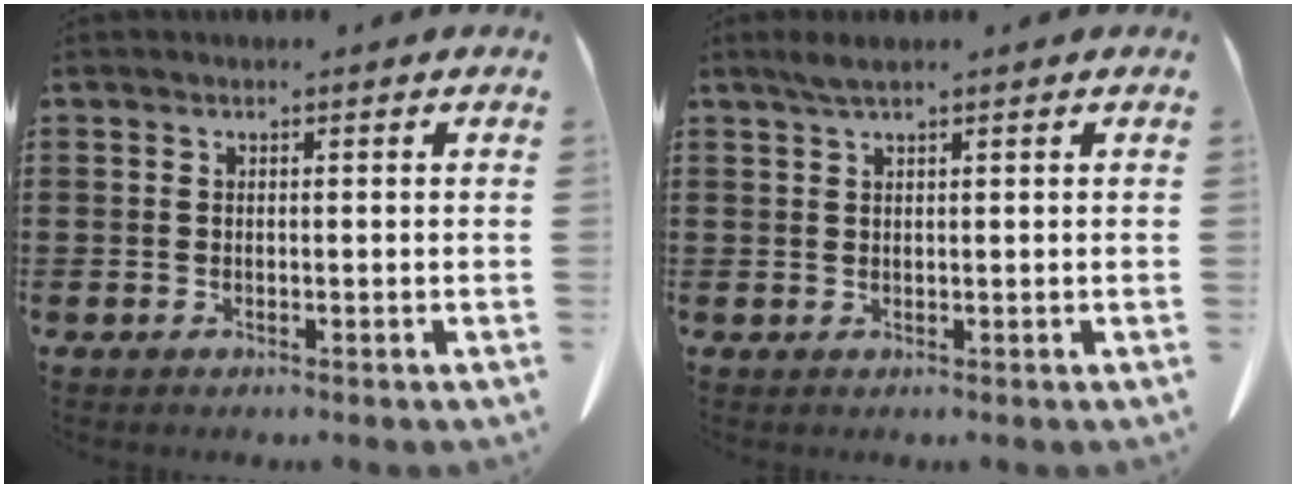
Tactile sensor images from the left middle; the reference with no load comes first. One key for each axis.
{"total": 1.8, "fx": 1.2, "fy": 0.2, "fz": 1.3, "tx": -0.029, "ty": 0.002, "tz": 0.022}